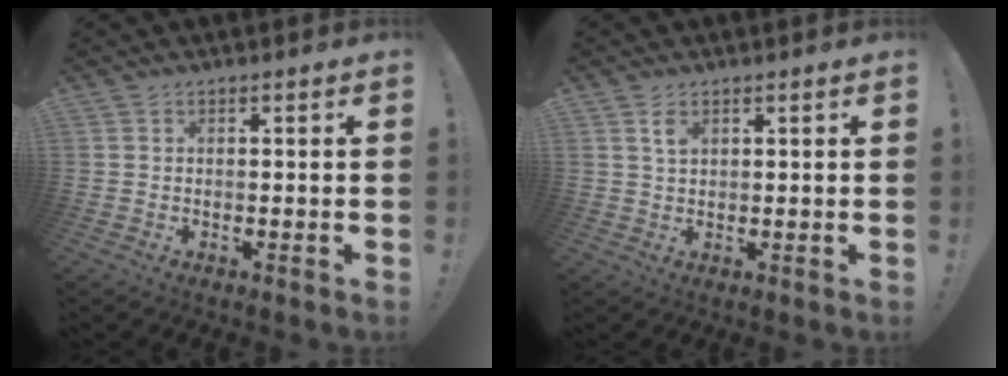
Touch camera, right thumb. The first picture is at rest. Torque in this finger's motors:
{"motor_torque": [0.07, -0.09, -0.07, 0.14, 0.00]}